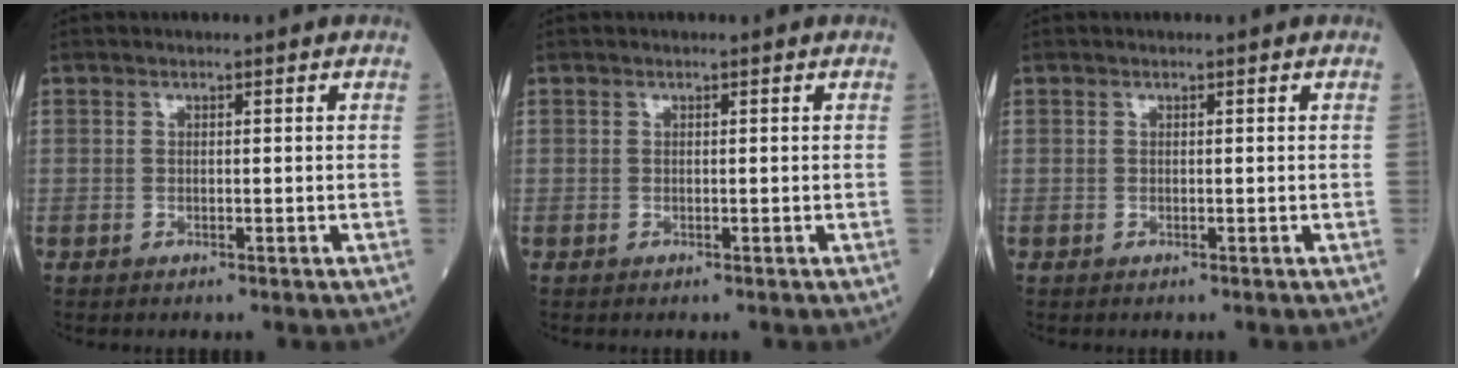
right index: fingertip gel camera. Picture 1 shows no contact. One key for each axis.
{"total": 0.0}
{"total": 0.0}